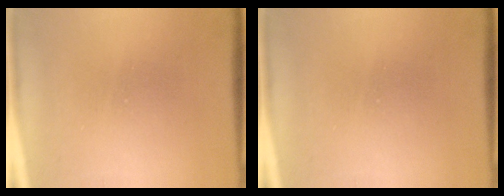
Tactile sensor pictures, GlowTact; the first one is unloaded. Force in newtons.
{"total": 0.0}